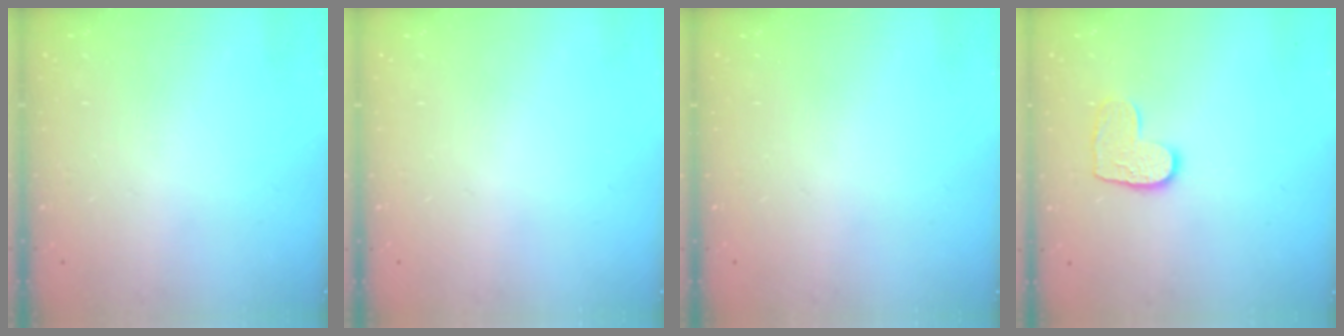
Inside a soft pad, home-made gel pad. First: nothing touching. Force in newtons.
{"total": 0.0}
{"total": 0.0}
{"total": 8.9, "press": 8.9, "slide": 0.4}